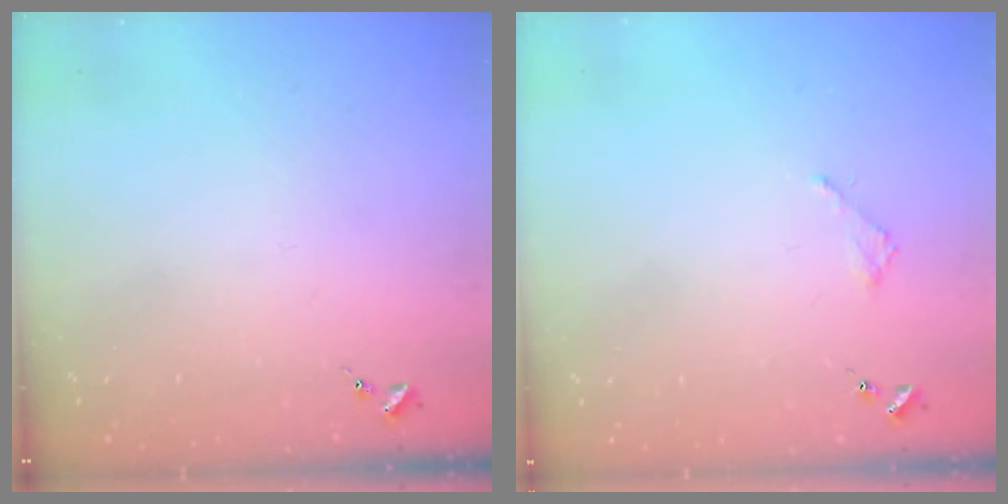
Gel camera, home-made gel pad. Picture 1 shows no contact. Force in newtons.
{"total": 1.8, "press": 1.8, "slide": 0.2}